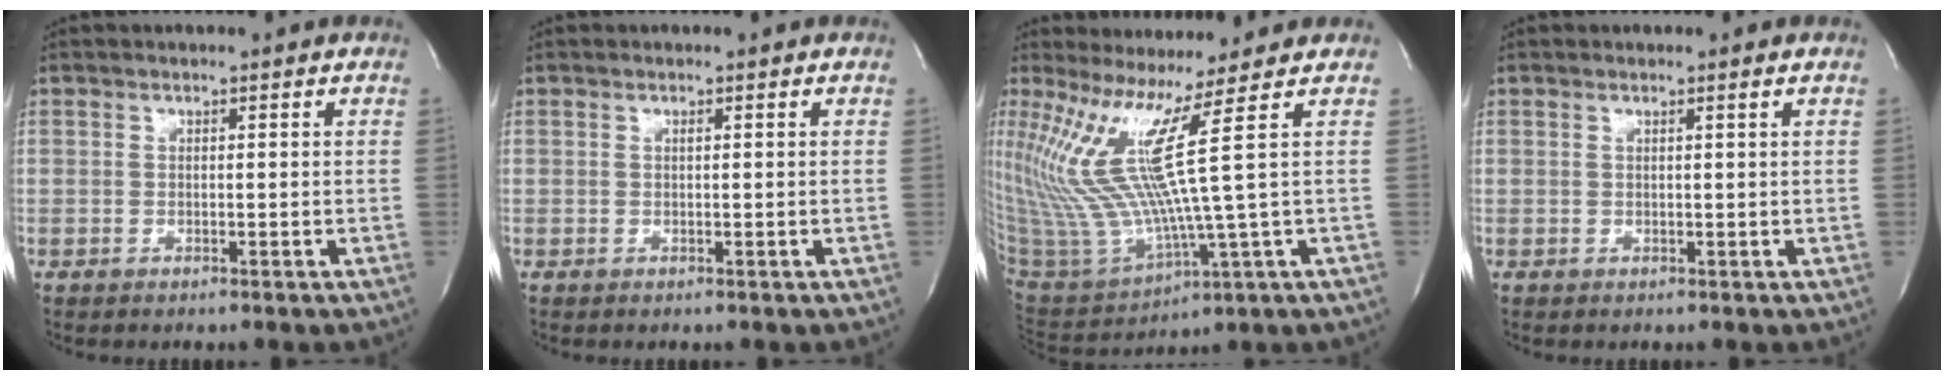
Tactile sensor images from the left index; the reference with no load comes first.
{"total": 0.0}
{"total": 13.3, "force": [6.1, -2.9, 11.4], "torque": [-0.248, -0.023, 0.125]}
{"total": 0.7, "force": [0.1, -0.4, 0.6], "torque": [-0.022, -0.009, 0.006]}